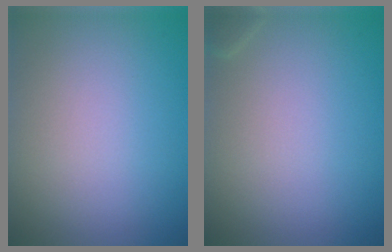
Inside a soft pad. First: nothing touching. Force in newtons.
{"total": 0.6, "press": 0.6, "slide": 0.0}